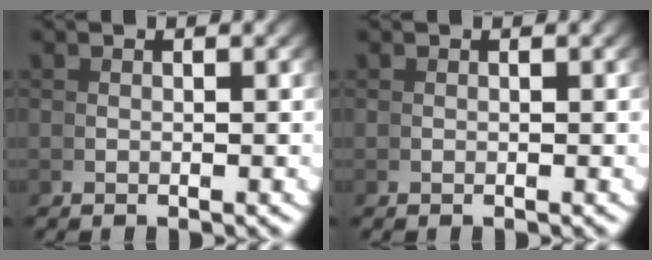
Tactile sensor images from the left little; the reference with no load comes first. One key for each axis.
{"total": 0.0}